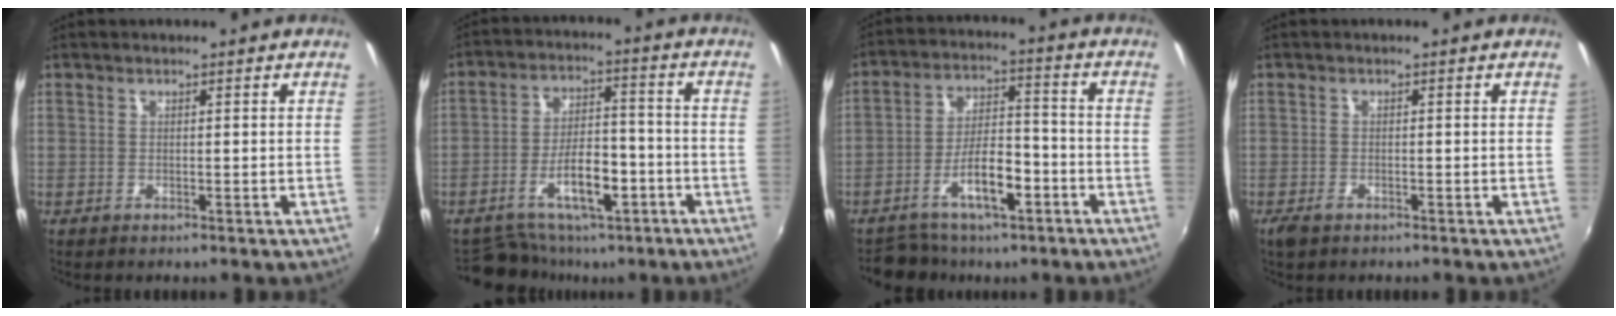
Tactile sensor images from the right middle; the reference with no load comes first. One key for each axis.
{"total": 11.4, "fx": -7.1, "fy": 5.7, "fz": 6.8, "tx": -0.127, "ty": 0.018, "tz": -0.107}
{"total": 10.8, "fx": -6.2, "fy": 5.2, "fz": 7.1, "tx": -0.133, "ty": 0.019, "tz": -0.096}
{"total": 2.3, "fx": -1.6, "fy": 1.2, "fz": 1.1, "tx": -0.026, "ty": -0.007, "tz": -0.030}